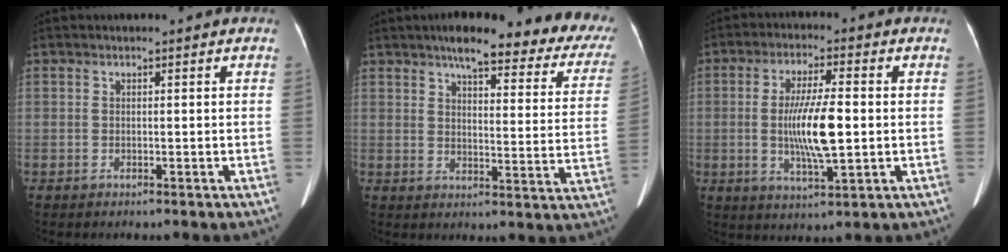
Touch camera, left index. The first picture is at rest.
{"total": 22.0, "force": [18.3, 5.0, 11.1], "torque": [-0.117, -0.015, 0.200]}
{"total": 9.6, "force": [-0.5, 1.5, 9.5], "torque": [-0.182, -0.007, -0.008]}